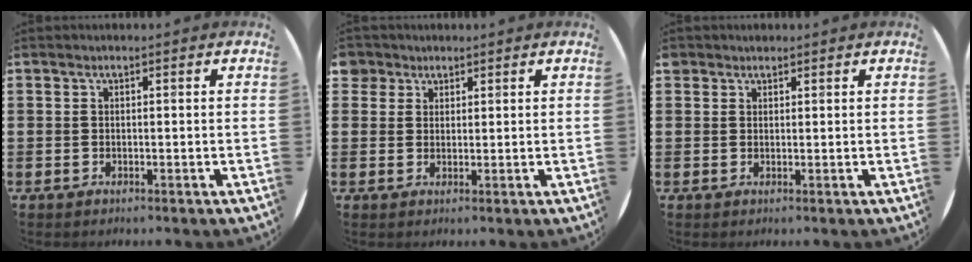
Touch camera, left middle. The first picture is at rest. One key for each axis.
{"total": 2.5, "fx": 1.9, "fy": 1.7, "fz": 0.0, "tx": 0.003, "ty": 0.004, "tz": 0.035}
{"total": 1.1, "fx": 1.0, "fy": 0.5, "fz": 0.0, "tx": -0.001, "ty": 0.003, "tz": 0.019}